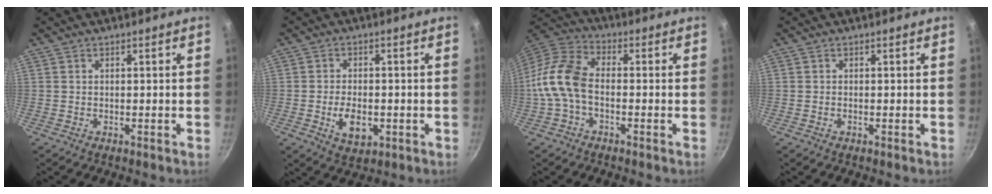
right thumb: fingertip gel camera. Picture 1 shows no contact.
{"total": 6.8, "force": [-1.6, 4.1, 5.1], "torque": [-0.077, 0.001, -0.021]}
{"total": 11.3, "force": [-2.0, 6.7, 8.9], "torque": [-0.175, 0.039, -0.060]}
{"total": 0.0}